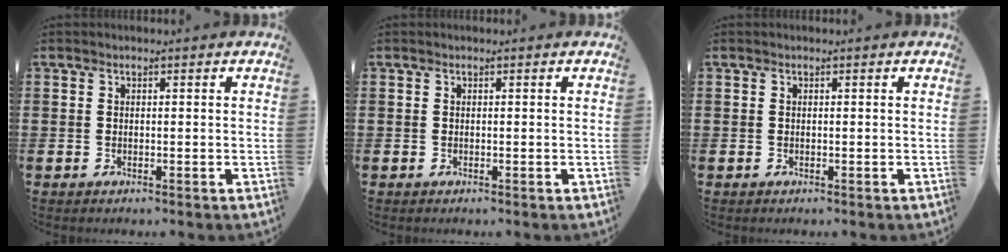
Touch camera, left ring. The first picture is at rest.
{"total": 0.0}
{"total": 0.0}